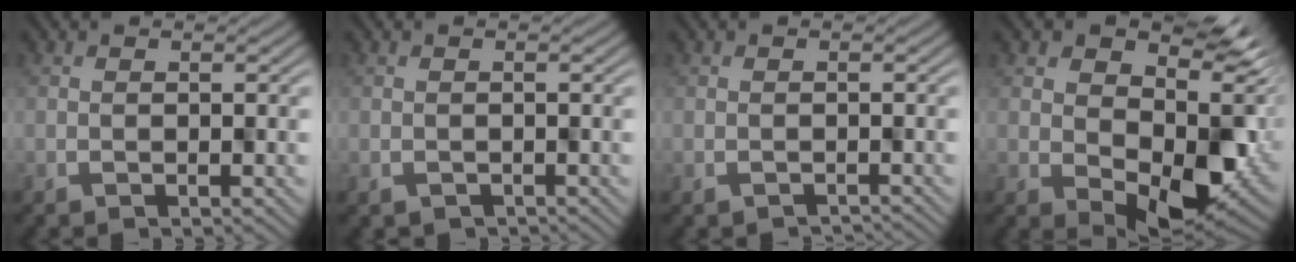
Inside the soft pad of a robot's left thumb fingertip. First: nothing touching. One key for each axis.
{"total": 1.1, "fx": -0.9, "fy": 0.6, "fz": 0.2, "tx": -0.001, "ty": -0.003, "tz": -0.013}
{"total": 1.4, "fx": -1.3, "fy": 0.4, "fz": 0.1, "tx": 0.001, "ty": 0.000, "tz": -0.018}
{"total": 13.9, "fx": 3.5, "fy": 8.5, "fz": 10.5, "tx": -0.149, "ty": -0.020, "tz": 0.068}